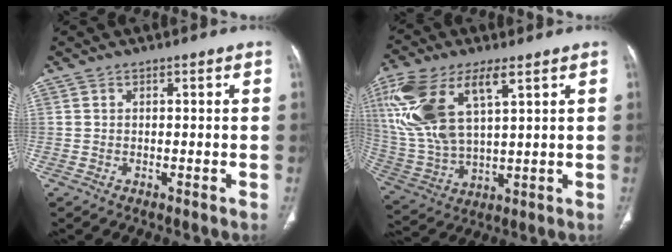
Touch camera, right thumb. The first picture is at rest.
{"total": 18.5, "force": [7.3, 8.1, 14.9], "torque": [-0.325, -0.012, 0.150]}